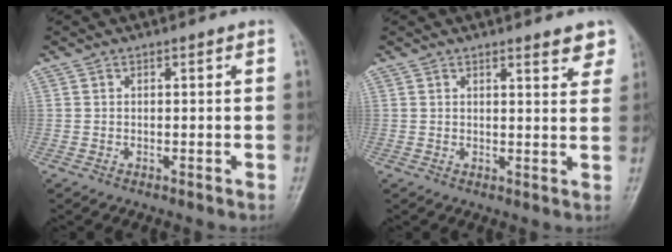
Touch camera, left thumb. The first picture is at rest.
{"total": 4.3, "force": [3.3, 1.2, 2.5], "torque": [-0.012, -0.017, 0.034]}